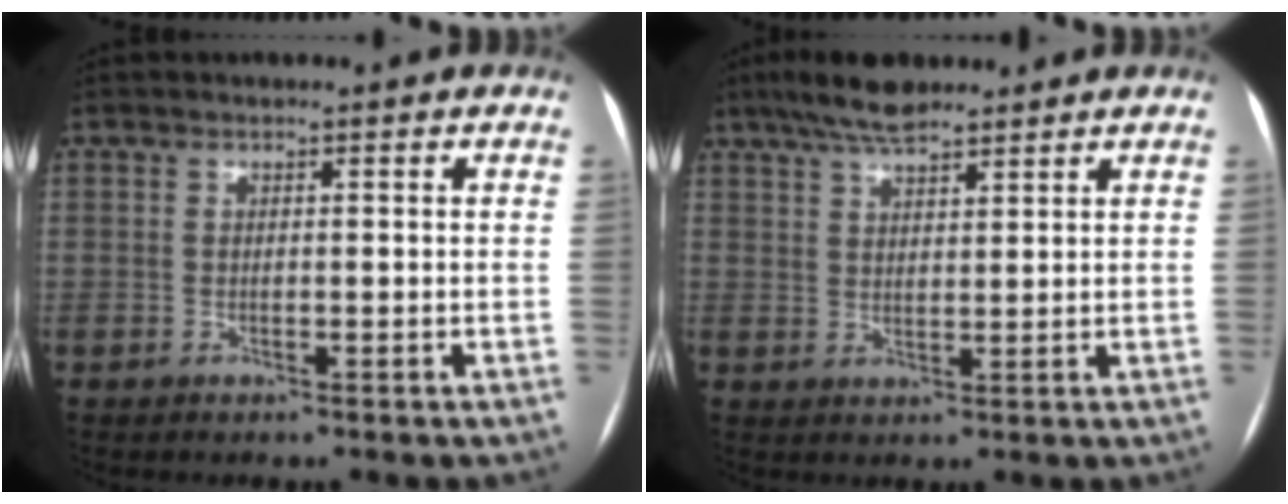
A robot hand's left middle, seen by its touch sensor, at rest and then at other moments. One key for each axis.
{"total": 6.8, "fx": 5.4, "fy": 1.6, "fz": 3.8, "tx": -0.073, "ty": 0.018, "tz": 0.097}